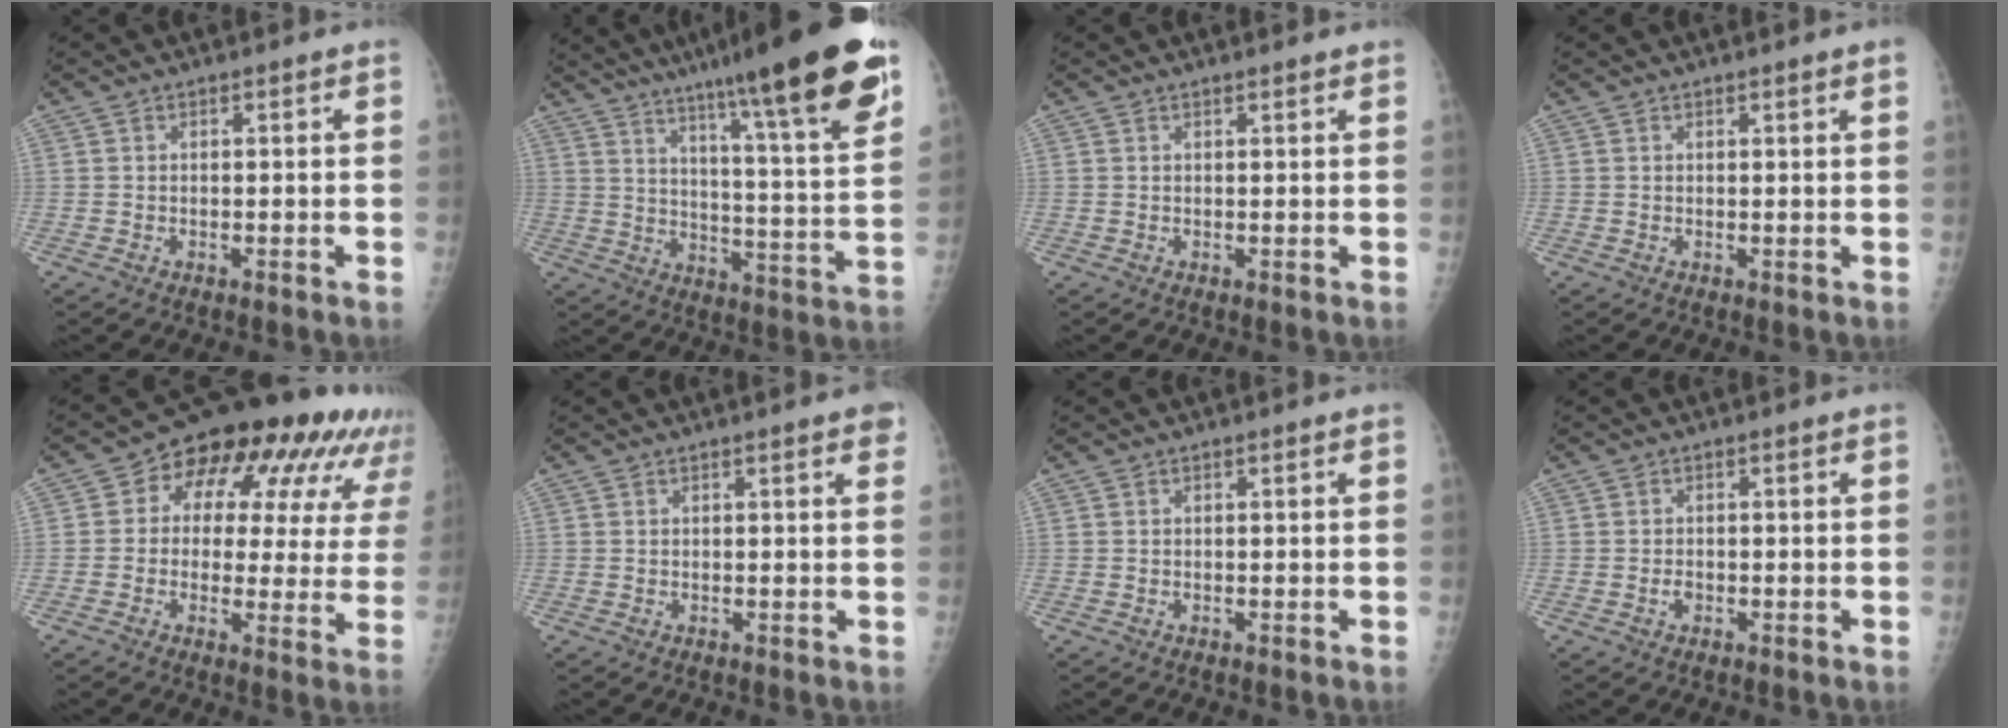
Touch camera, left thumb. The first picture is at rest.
{"total": 23.7, "force": [15.3, 2.1, 18.0], "torque": [-0.250, -0.052, 0.224]}
{"total": 0.9, "force": [0.9, 0.1, 0.3], "torque": [-0.002, 0.000, 0.013]}
{"total": 1.3, "force": [0.9, -0.1, 1.0], "torque": [-0.012, -0.001, 0.011]}
{"total": 20.0, "force": [8.5, 11.2, 14.2], "torque": [-0.149, 0.019, 0.104]}
{"total": 2.3, "force": [1.3, 0.4, 1.8], "torque": [-0.018, 0.000, 0.013]}
{"total": 0.0}
{"total": 1.2, "force": [-0.5, 0.8, 0.7], "torque": [-0.010, 0.002, -0.008]}